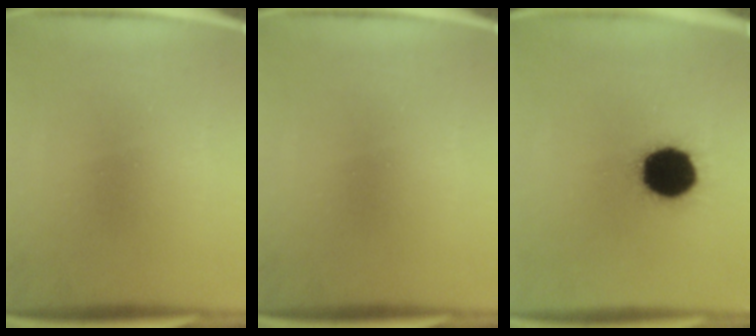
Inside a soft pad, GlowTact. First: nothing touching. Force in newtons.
{"total": 0.0}
{"total": 18.4}